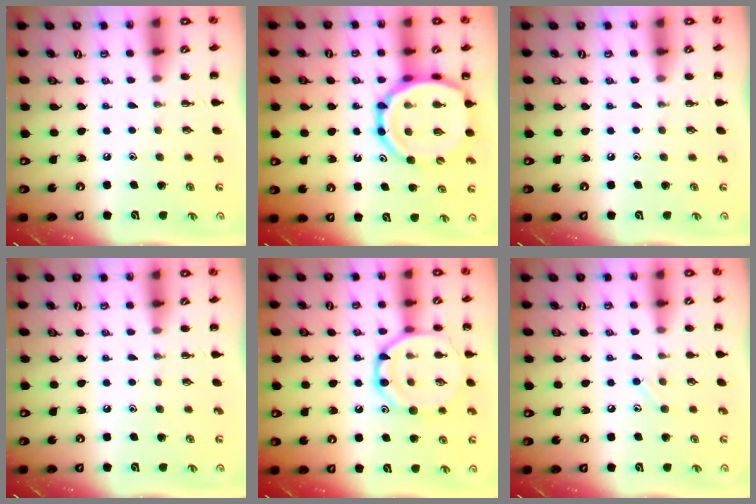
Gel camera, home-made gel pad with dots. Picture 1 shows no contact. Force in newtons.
{"total": 17.5, "press": 17.0, "slide": 4.2}
{"total": 0.0}
{"total": 0.0}
{"total": 15.2, "press": 15.2, "slide": 0.8}
{"total": 5.3, "press": 4.9, "slide": 1.9}